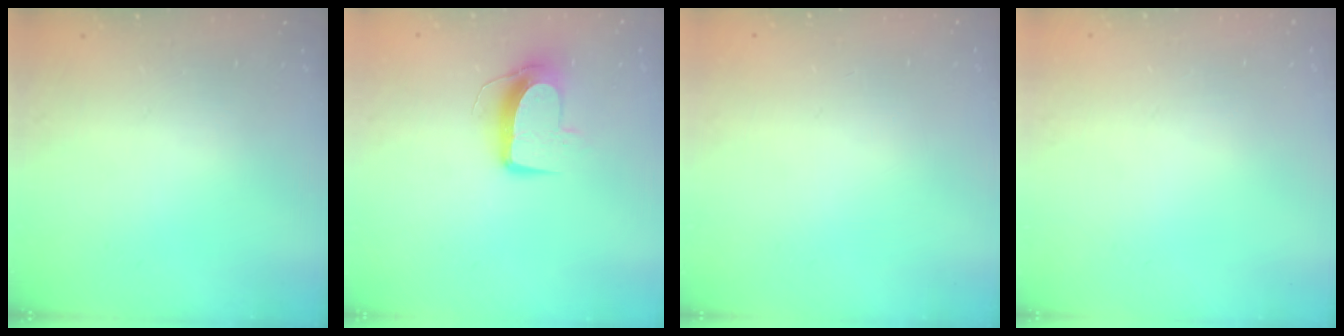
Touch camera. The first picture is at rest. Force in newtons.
{"total": 9.8, "press": 9.7, "slide": 0.7}
{"total": 0.0}
{"total": 0.0}